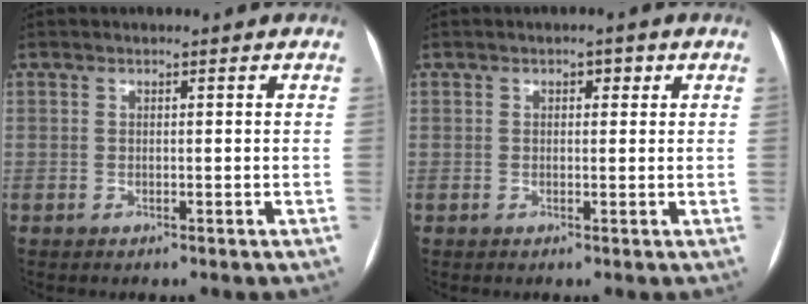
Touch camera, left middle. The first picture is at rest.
{"total": 1.5, "force": [0.6, 0.9, 1.0], "torque": [-0.013, 0.011, 0.008]}